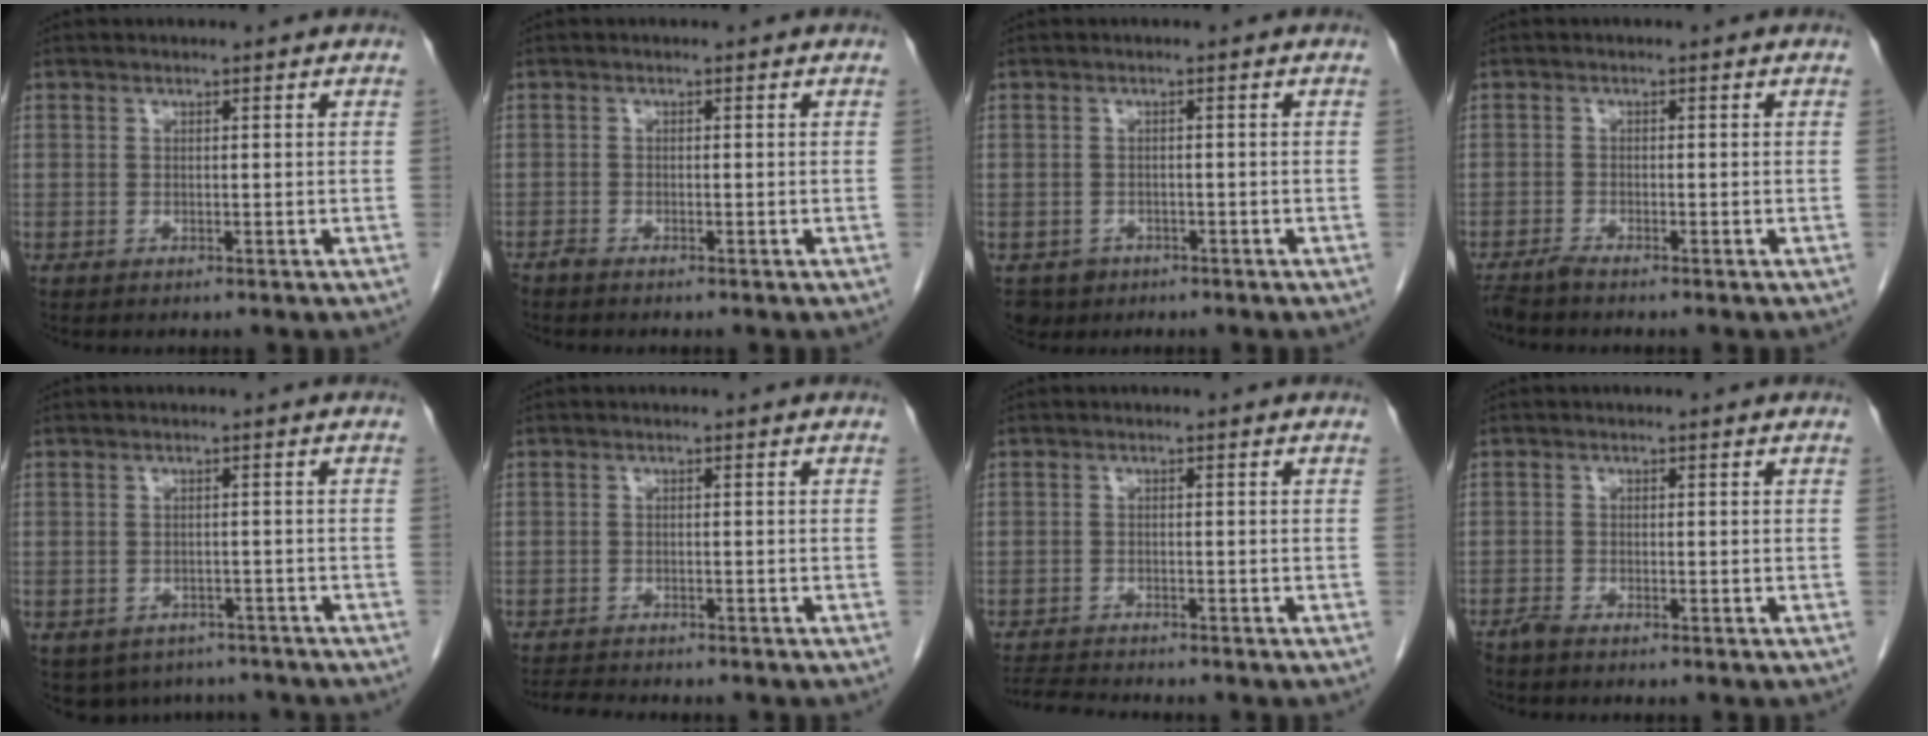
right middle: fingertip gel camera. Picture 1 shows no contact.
{"total": 0.9, "force": [-0.9, 0.0, 0.3], "torque": [-0.012, -0.002, -0.018]}
{"total": 3.4, "force": [-2.0, 2.7, 0.4], "torque": [-0.004, 0.003, -0.031]}
{"total": 1.8, "force": [-1.7, -0.3, 0.6], "torque": [-0.019, -0.005, -0.035]}
{"total": 7.3, "force": [-5.9, 4.2, 1.1], "torque": [-0.008, 0.008, -0.069]}
{"total": 3.9, "force": [-3.6, 0.5, 1.2], "torque": [-0.020, -0.012, -0.058]}
{"total": 4.5, "force": [-4.4, -0.2, 1.1], "torque": [-0.019, -0.017, -0.075]}
{"total": 1.3, "force": [-1.2, 0.0, 0.5], "torque": [-0.016, -0.002, -0.025]}